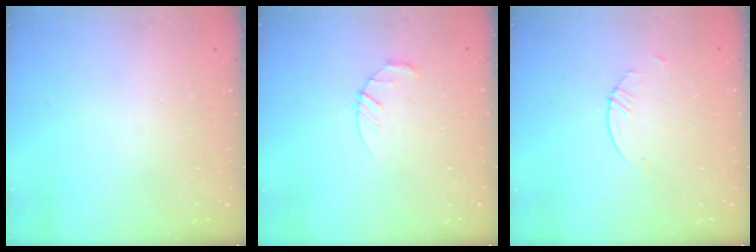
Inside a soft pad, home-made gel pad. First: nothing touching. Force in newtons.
{"total": 3.5, "press": 3.4, "slide": 0.5}
{"total": 0.8, "press": 0.8, "slide": 0.2}